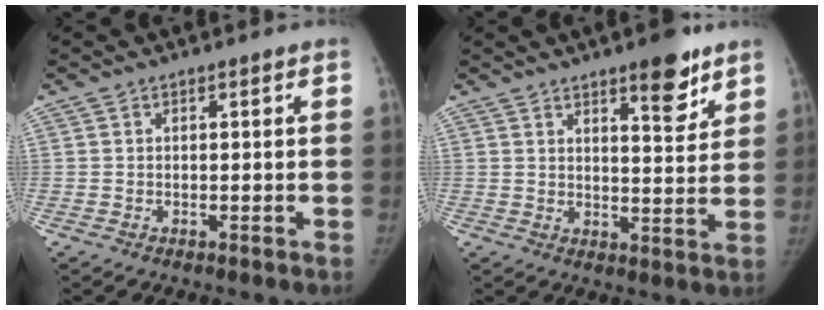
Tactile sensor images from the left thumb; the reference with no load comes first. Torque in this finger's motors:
{"motor_torque": [0.62, -0.36, 0.83, -0.50, 0.11]}